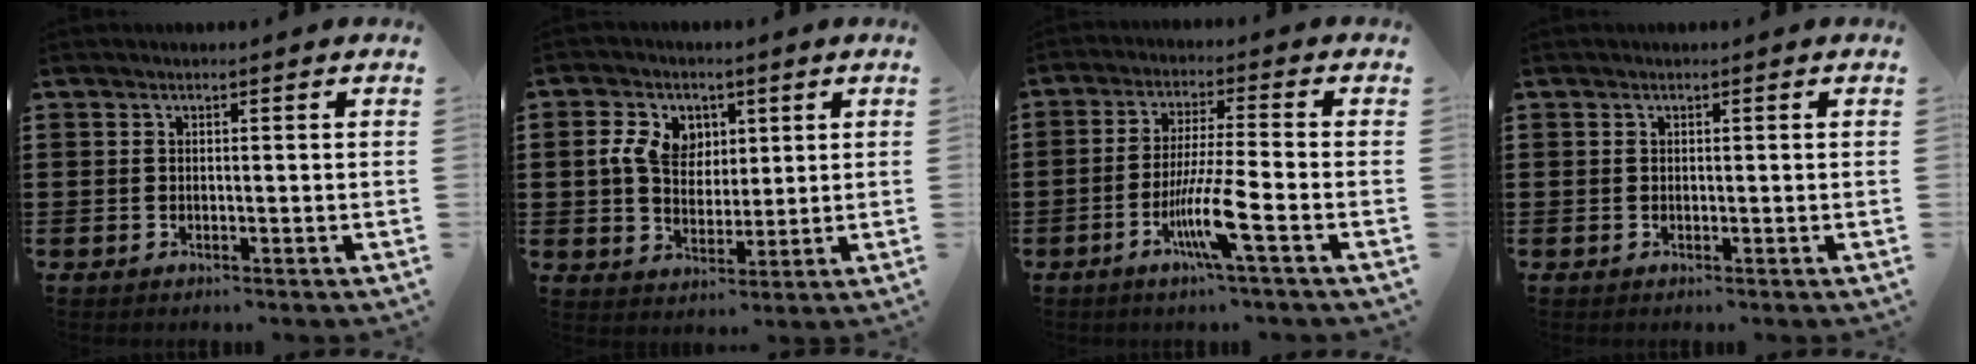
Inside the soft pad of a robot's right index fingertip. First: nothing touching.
{"total": 6.5, "force": [1.8, 5.0, 3.8], "torque": [-0.101, 0.014, 0.029]}
{"total": 8.5, "force": [-3.8, 0.0, 7.6], "torque": [-0.151, -0.016, -0.073]}
{"total": 0.0}